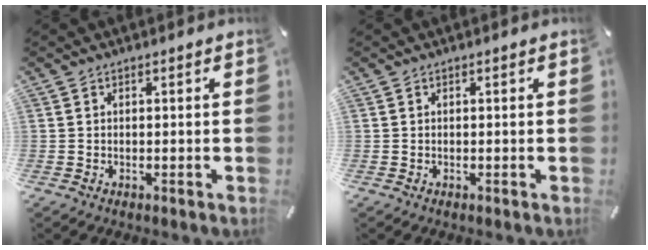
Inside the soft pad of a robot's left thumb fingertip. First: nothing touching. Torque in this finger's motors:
{"motor_torque": [0.00, 0.00, -0.01, -0.01, 0.00]}